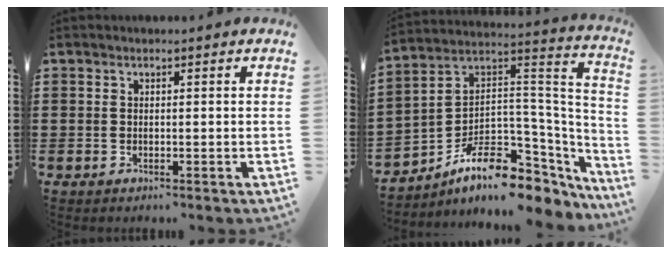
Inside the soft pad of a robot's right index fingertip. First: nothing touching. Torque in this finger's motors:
{"motor_torque": [0.01, 0.00, -0.05, -0.21]}